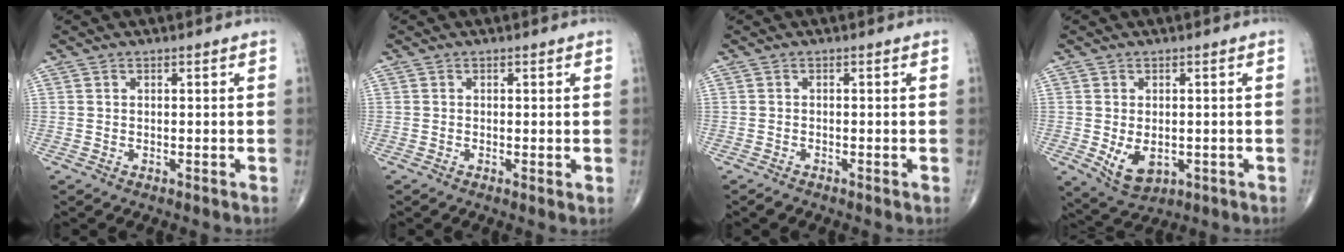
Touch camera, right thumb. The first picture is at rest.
{"total": 0.9, "force": [-0.1, 0.2, 0.8], "torque": [-0.019, -0.004, -0.004]}
{"total": 0.9, "force": [-0.7, 0.3, 0.5], "torque": [-0.011, -0.002, -0.015]}
{"total": 6.1, "force": [-1.1, 4.0, 4.5], "torque": [-0.065, -0.010, -0.003]}